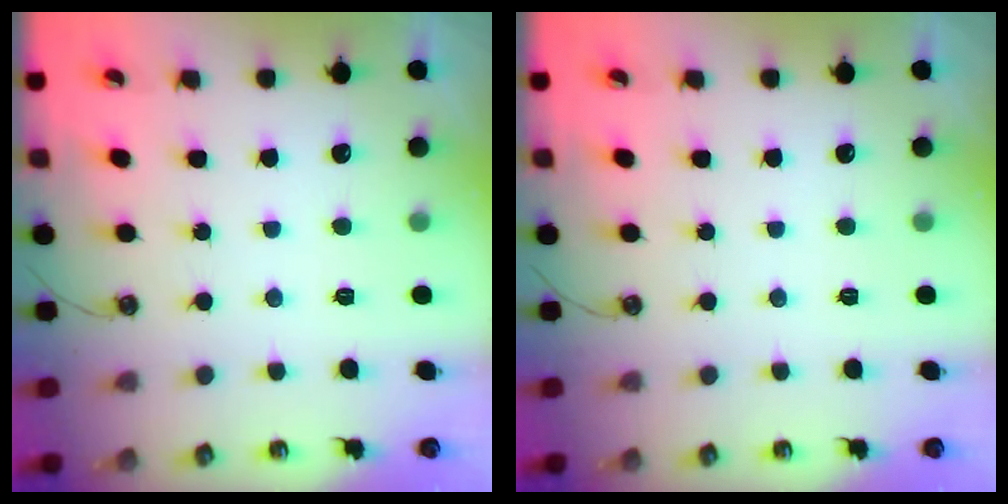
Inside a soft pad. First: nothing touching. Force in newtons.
{"total": 0.0}